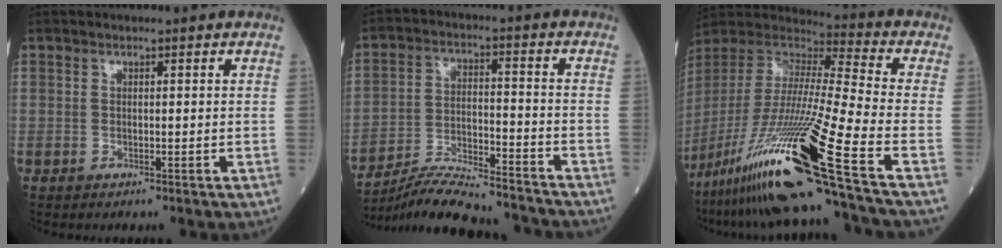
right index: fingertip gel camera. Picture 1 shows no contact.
{"total": 15.8, "force": [-14.9, 1.1, 5.0], "torque": [-0.098, 0.001, -0.237]}
{"total": 27.6, "force": [-16.6, -1.7, 22.0], "torque": [-0.443, -0.051, -0.311]}